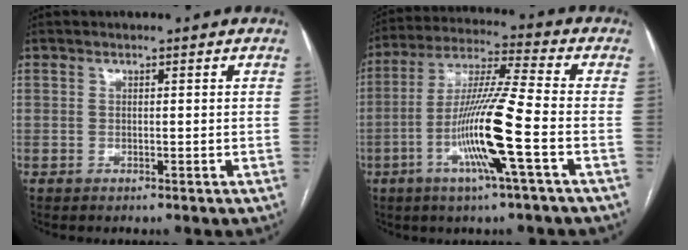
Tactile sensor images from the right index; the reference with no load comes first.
{"total": 13.9, "force": [-4.4, -0.9, 13.1], "torque": [-0.258, -0.007, -0.090]}